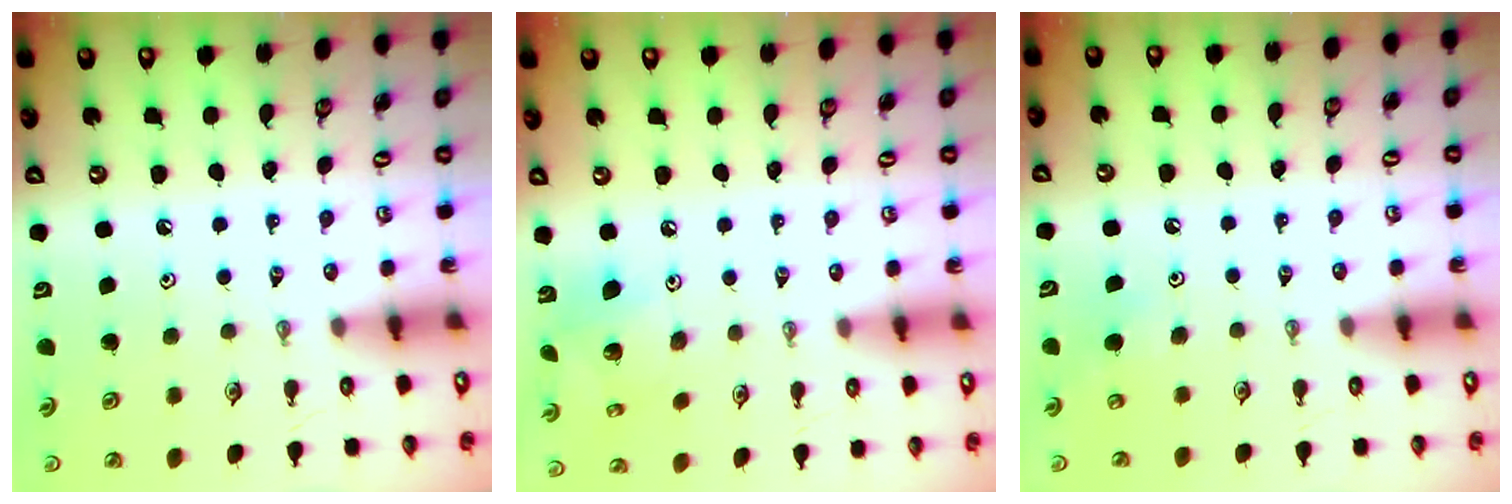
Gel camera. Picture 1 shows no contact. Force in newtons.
{"total": 9.5, "press": 9.4, "slide": 0.7}
{"total": 5.7, "press": 5.7, "slide": 0.9}